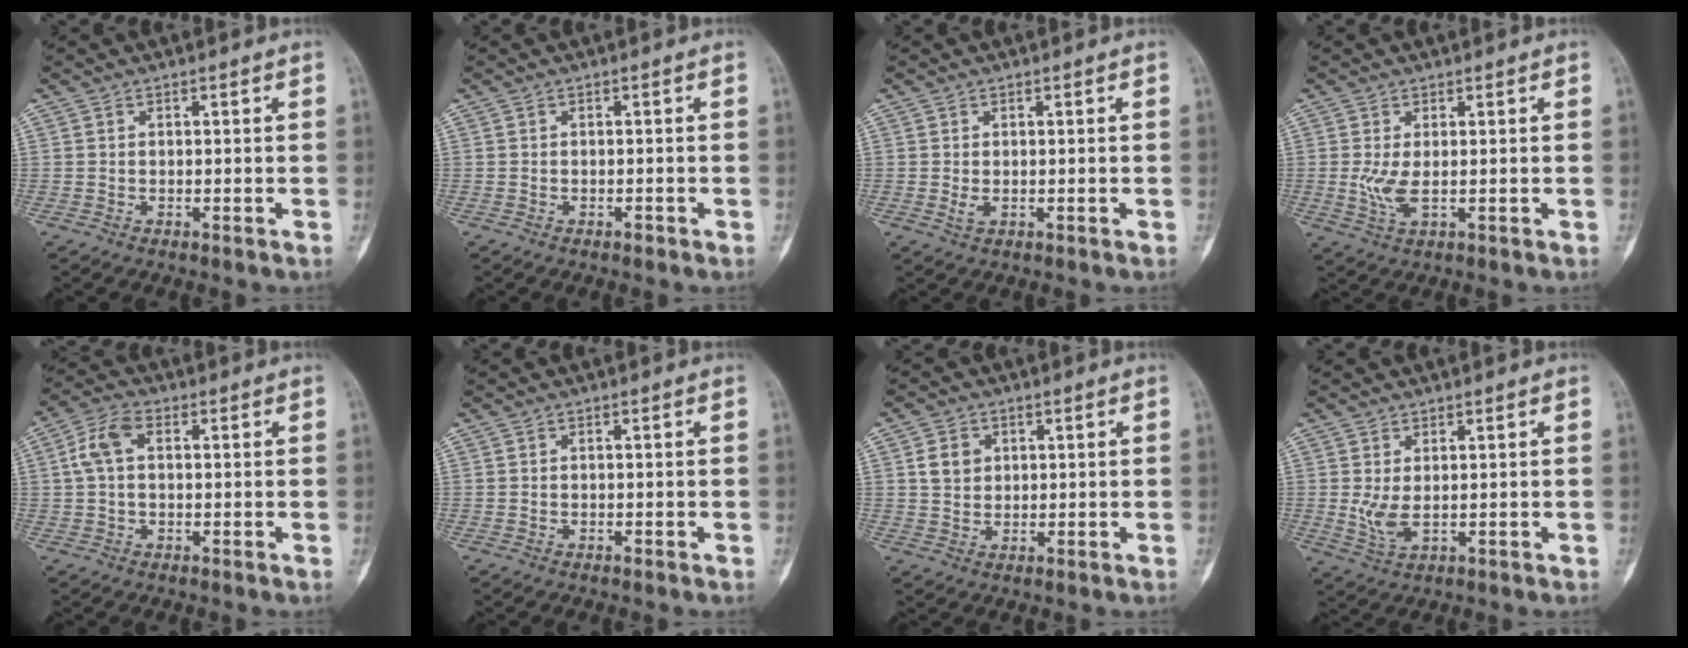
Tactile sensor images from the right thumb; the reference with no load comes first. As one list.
[{"total": 0.5, "force": [-0.4, 0.3, 0.2], "torque": [-0.005, 0.002, -0.009]}, {"total": 1.2, "force": [-0.1, 0.7, 1.0], "torque": [-0.021, -0.004, 0.000]}, {"total": 3.8, "force": [0.0, 1.3, 3.5], "torque": [-0.088, -0.011, 0.004]}, {"total": 6.0, "force": [1.0, 3.5, 4.8], "torque": [-0.104, 0.021, 0.013]}, {"total": 0.0}, {"total": 4.3, "force": [1.2, 3.6, 1.9], "torque": [-0.017, -0.003, 0.023]}, {"total": 3.9, "force": [0.3, 1.7, 3.5], "torque": [-0.077, -0.008, 0.016]}]